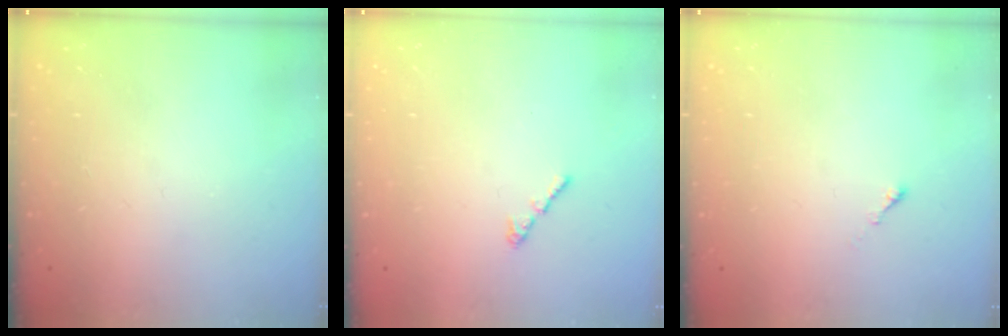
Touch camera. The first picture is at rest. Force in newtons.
{"total": 1.2, "press": 1.1, "slide": 0.5}
{"total": 0.0}